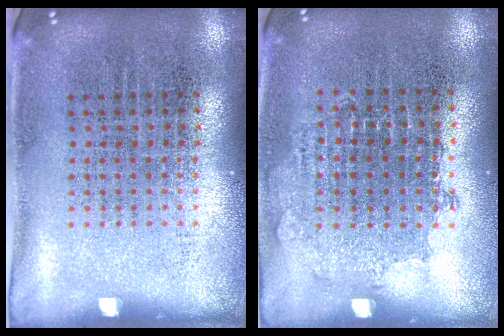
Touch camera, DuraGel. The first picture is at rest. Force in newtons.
{"total": 0.8, "press": 0.8, "slide": 0.2}